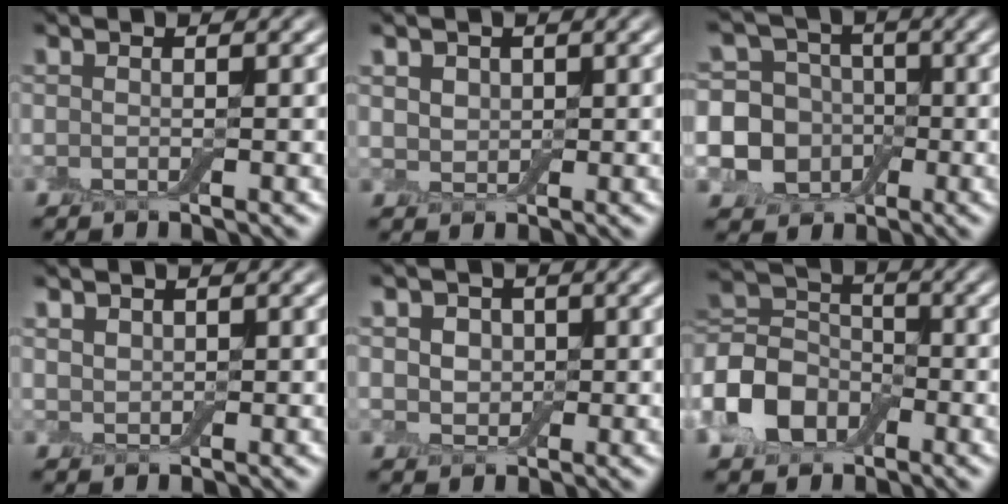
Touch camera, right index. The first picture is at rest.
{"total": 2.9, "force": [1.4, 2.1, 1.3], "torque": [-0.035, 0.007, 0.025]}
{"total": 9.4, "force": [-1.0, 8.7, 3.5], "torque": [-0.066, 0.020, -0.054]}
{"total": 1.3, "force": [0.9, 0.9, 0.3], "torque": [-0.007, 0.000, 0.018]}
{"total": 3.8, "force": [1.1, 3.0, 2.0], "torque": [-0.029, 0.010, 0.001]}
{"total": 7.5, "force": [-2.5, 5.5, 4.5], "torque": [-0.096, 0.007, -0.068]}